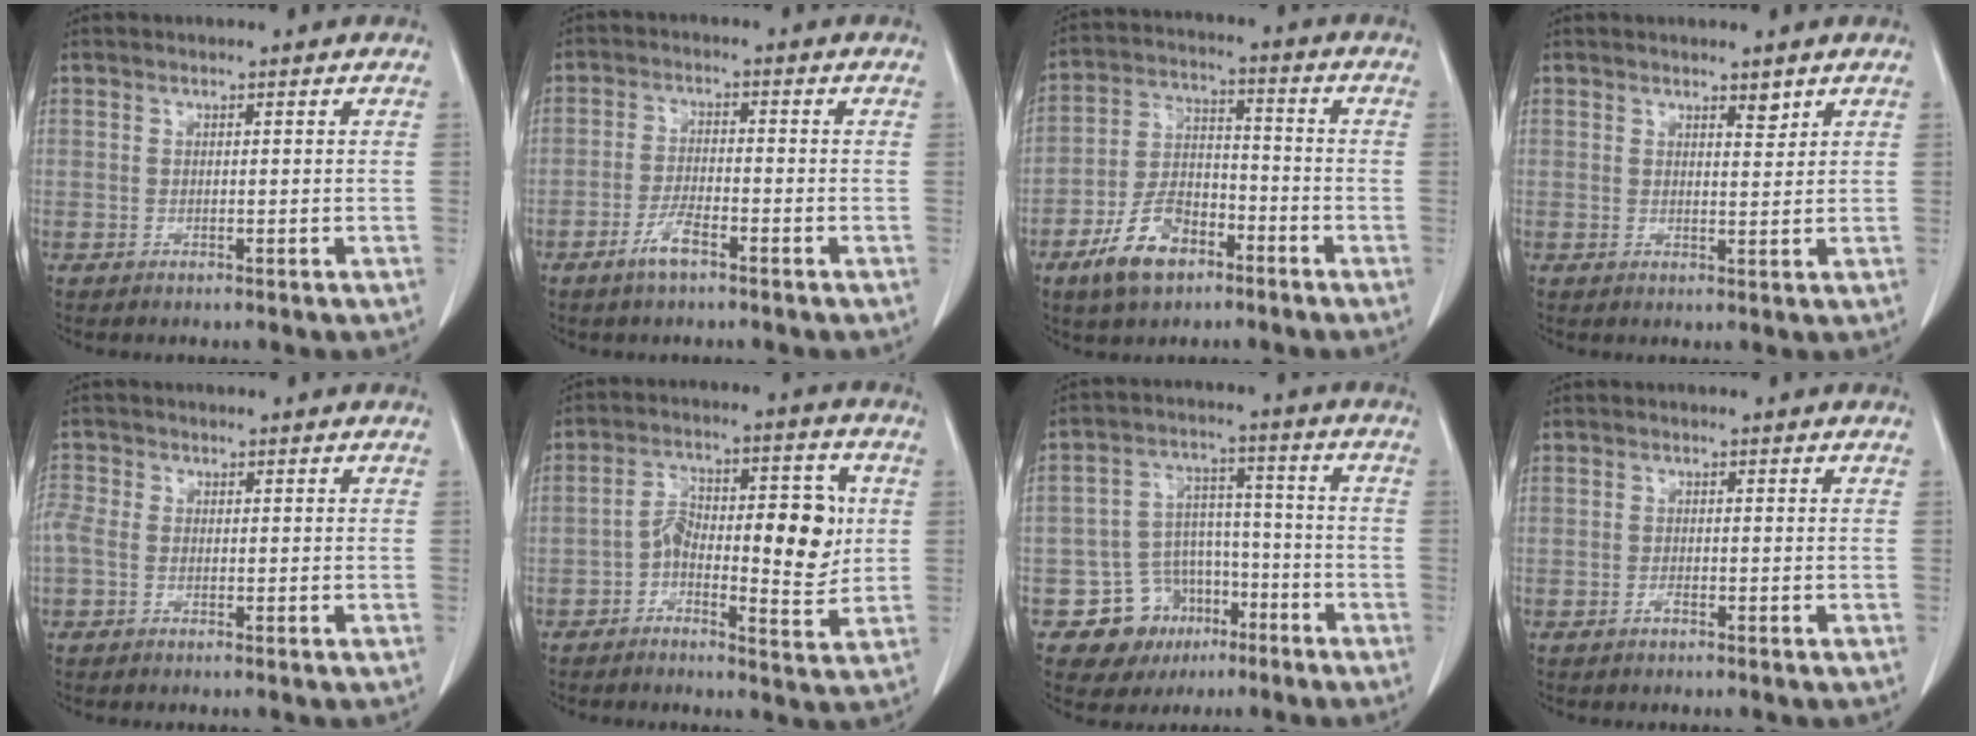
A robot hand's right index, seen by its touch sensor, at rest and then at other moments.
{"total": 4.2, "force": [-2.8, 0.9, 3.0], "torque": [-0.063, -0.001, -0.053]}
{"total": 10.1, "force": [-5.9, 5.3, 6.2], "torque": [-0.132, 0.010, -0.106]}
{"total": 1.8, "force": [1.4, 0.5, 1.0], "torque": [-0.016, -0.008, 0.022]}
{"total": 3.2, "force": [-0.8, 2.1, 2.3], "torque": [-0.072, 0.013, -0.017]}
{"total": 11.6, "force": [-0.6, 4.4, 10.8], "torque": [-0.161, 0.030, -0.007]}
{"total": 9.8, "force": [-5.0, 8.0, 2.5], "torque": [-0.030, 0.033, -0.069]}
{"total": 0.8, "force": [-0.6, 0.1, 0.5], "torque": [-0.009, 0.001, -0.011]}